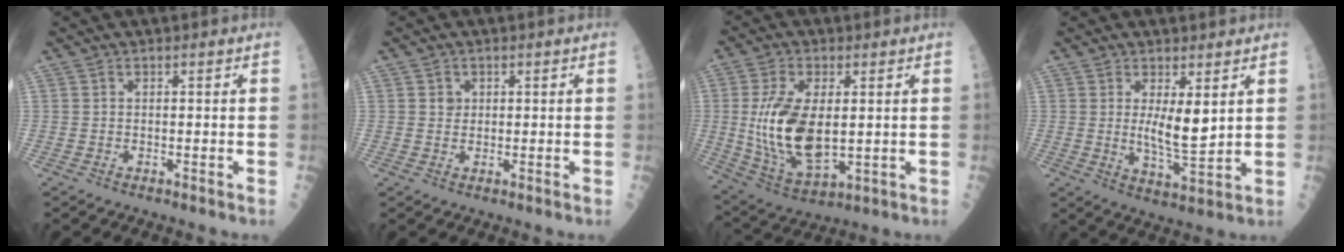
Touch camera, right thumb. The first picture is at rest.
{"total": 1.8, "force": [0.5, 1.6, 0.6], "torque": [0.001, -0.001, 0.009]}
{"total": 16.0, "force": [0.7, 7.9, 13.9], "torque": [-0.273, -0.019, 0.028]}
{"total": 6.5, "force": [1.8, 1.8, 6.0], "torque": [-0.100, -0.027, 0.040]}